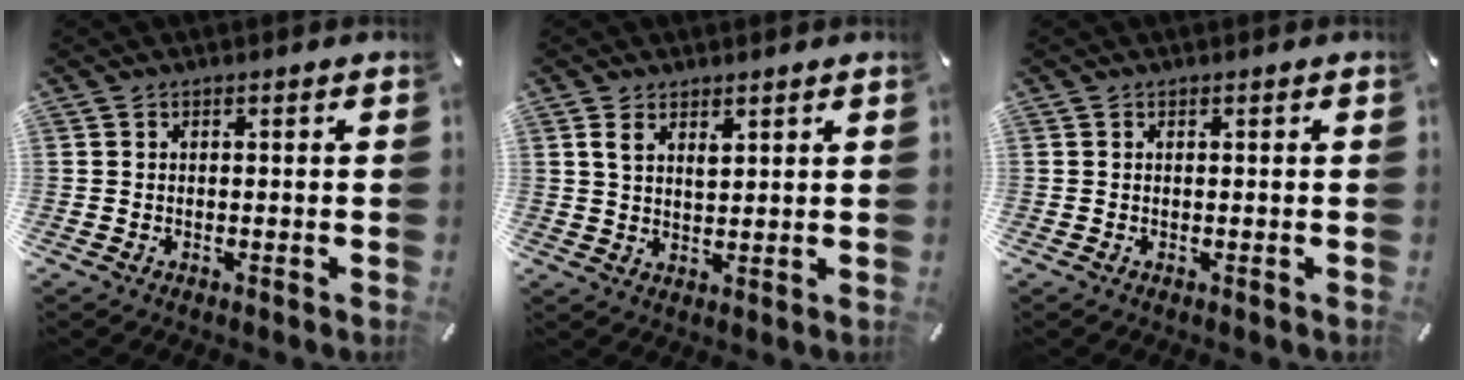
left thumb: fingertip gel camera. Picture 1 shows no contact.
{"total": 4.3, "force": [2.4, 2.4, 2.6], "torque": [-0.041, -0.005, 0.040]}
{"total": 0.0}